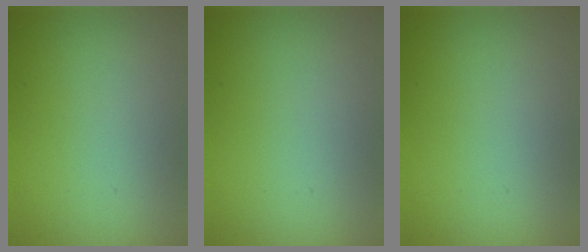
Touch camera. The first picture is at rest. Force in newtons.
{"total": 0.0}
{"total": 0.0}